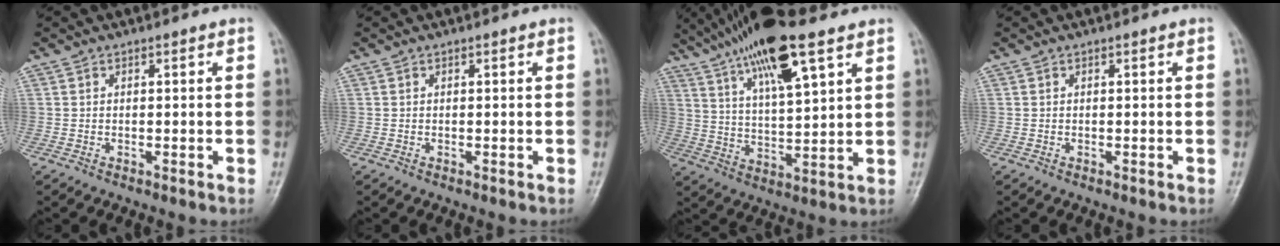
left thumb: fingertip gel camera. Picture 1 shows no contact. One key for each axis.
{"total": 0.0}
{"total": 17.9, "fx": 10.9, "fy": 4.1, "fz": 13.6, "tx": -0.240, "ty": -0.020, "tz": 0.202}
{"total": 0.0}